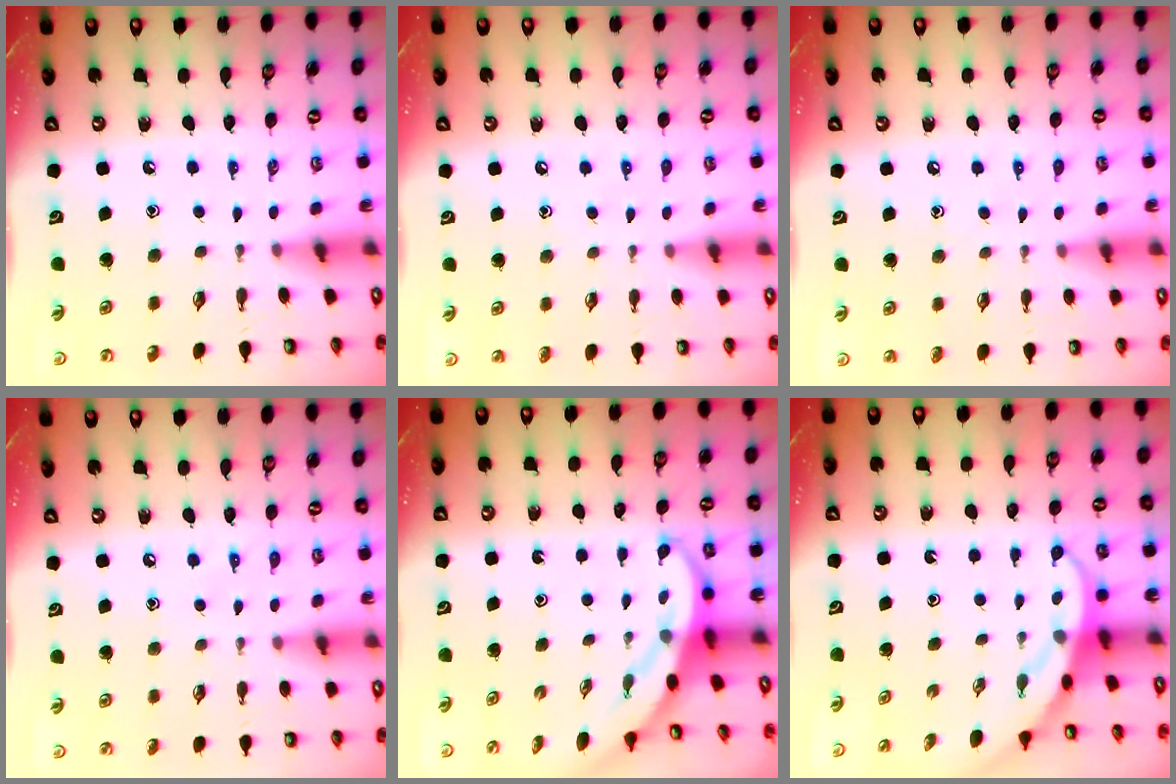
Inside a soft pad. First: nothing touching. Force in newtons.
{"total": 5.2, "press": 5.1, "slide": 0.6}
{"total": 4.8, "press": 4.8, "slide": 0.6}
{"total": 5.8, "press": 5.8, "slide": 0.8}
{"total": 4.0, "press": 3.9, "slide": 0.4}
{"total": 4.0, "press": 4.0, "slide": 0.4}